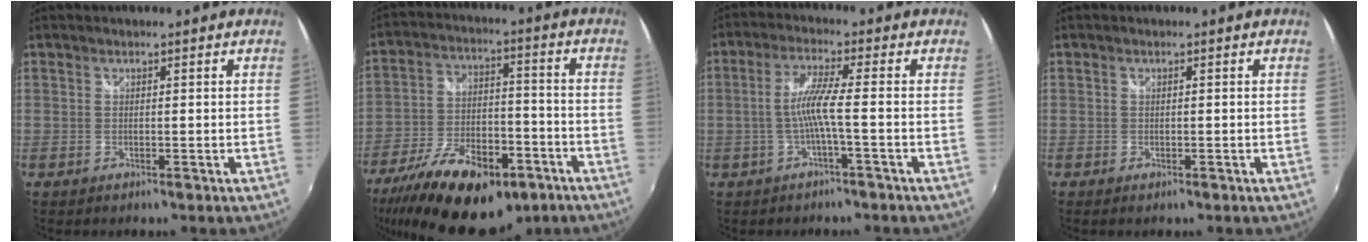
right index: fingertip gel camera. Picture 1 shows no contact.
{"total": 23.6, "force": [-14.7, 10.7, 15.0], "torque": [-0.284, -0.027, -0.223]}
{"total": 5.3, "force": [-1.6, -0.8, 5.0], "torque": [-0.110, 0.002, -0.027]}
{"total": 0.6, "force": [-0.4, 0.4, 0.2], "torque": [-0.004, -0.004, -0.009]}